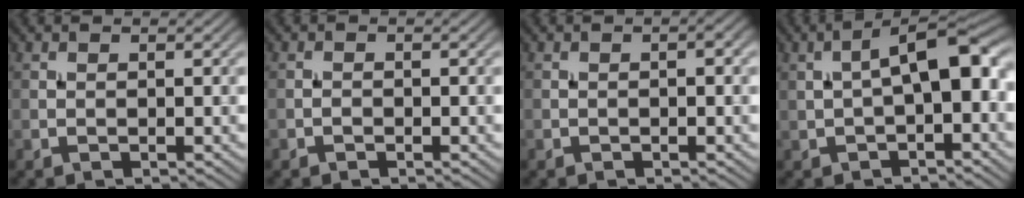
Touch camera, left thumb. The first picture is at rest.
{"total": 0.7, "force": [-0.5, 0.3, 0.3], "torque": [-0.003, 0.001, -0.010]}
{"total": 1.1, "force": [-0.2, 0.3, 1.0], "torque": [-0.016, 0.003, -0.002]}
{"total": 6.9, "force": [0.2, 2.8, 6.3], "torque": [-0.104, 0.016, 0.001]}